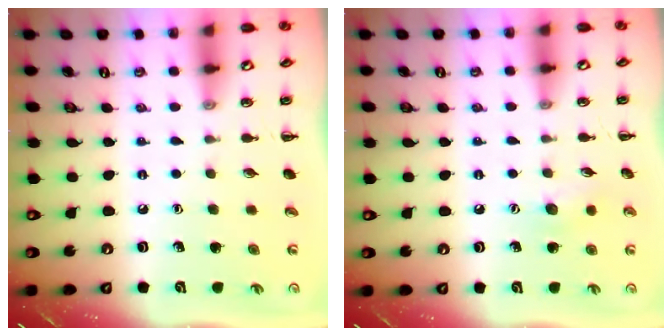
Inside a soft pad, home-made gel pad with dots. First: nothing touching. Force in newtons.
{"total": 5.6, "press": 5.4, "slide": 1.3}